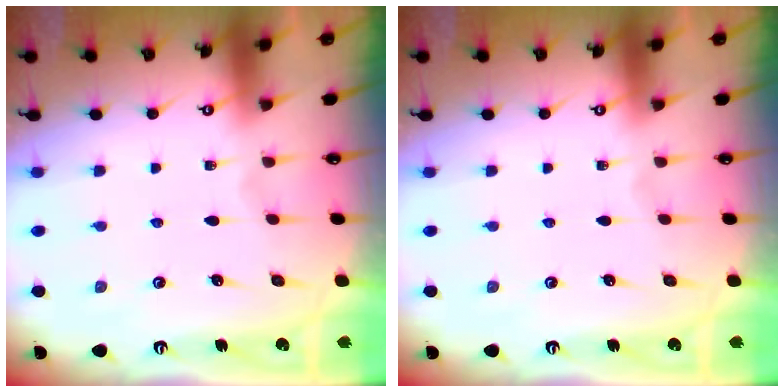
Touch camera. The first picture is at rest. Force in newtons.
{"total": 0.0}